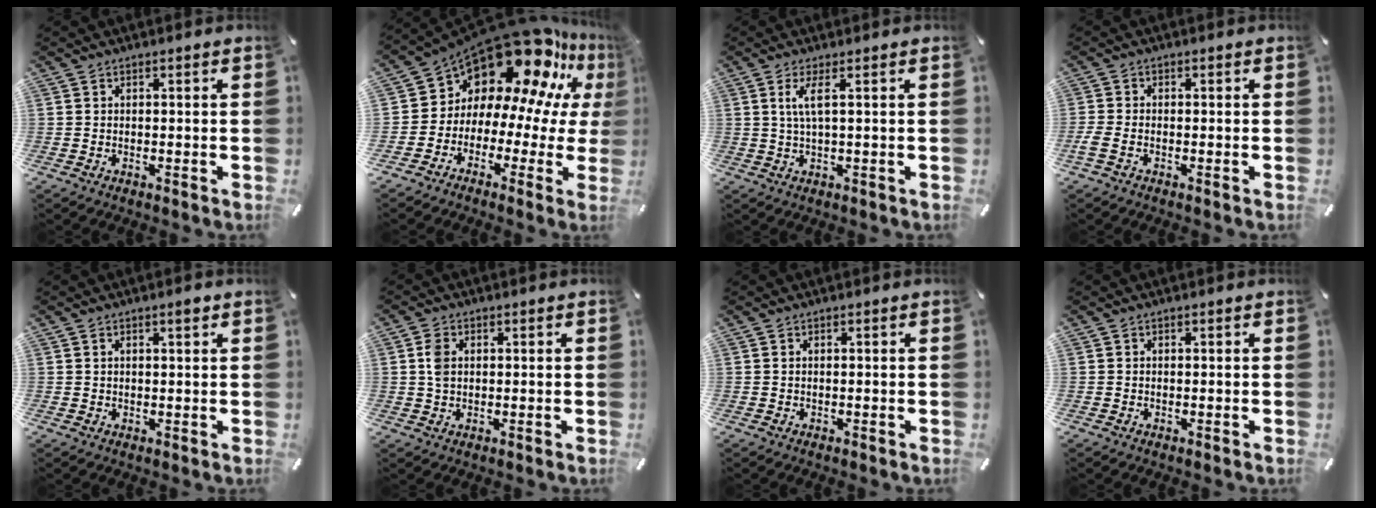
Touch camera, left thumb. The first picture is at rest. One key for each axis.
{"total": 18.5, "fx": 13.5, "fy": 10.1, "fz": 7.8, "tx": -0.136, "ty": -0.128, "tz": 0.244}
{"total": 4.4, "fx": 1.1, "fy": 0.5, "fz": 4.2, "tx": -0.085, "ty": -0.003, "tz": 0.018}
{"total": 2.1, "fx": -0.9, "fy": 0.8, "fz": 1.7, "tx": -0.035, "ty": 0.001, "tz": -0.016}
{"total": 1.5, "fx": 0.9, "fy": 0.5, "fz": 1.1, "tx": -0.023, "ty": 0.001, "tz": 0.014}
{"total": 3.7, "fx": 0.8, "fy": 2.7, "fz": 2.3, "tx": -0.042, "ty": 0.006, "tz": 0.012}
{"total": 0.0}
{"total": 0.0}